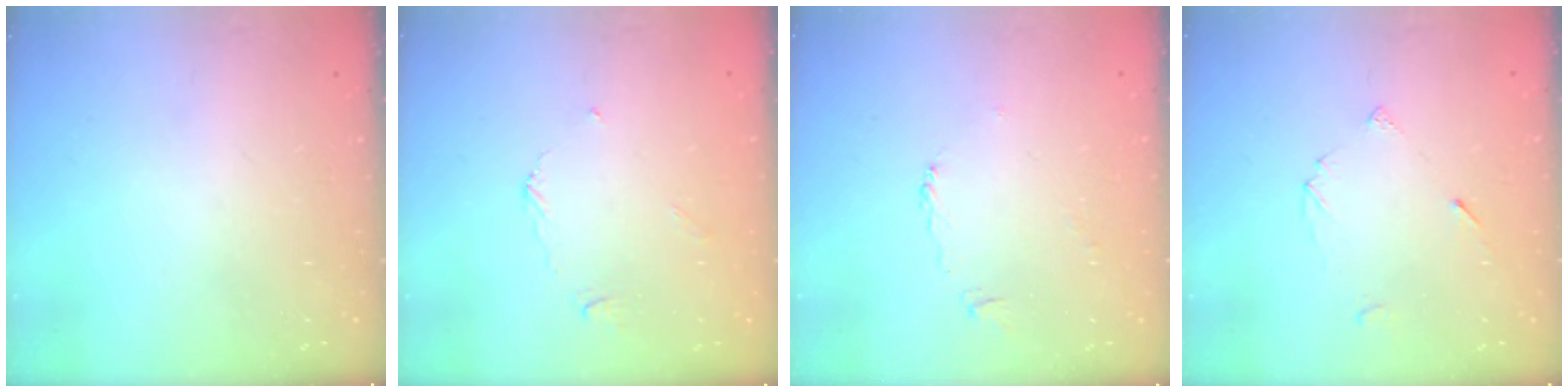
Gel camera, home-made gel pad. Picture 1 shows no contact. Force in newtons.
{"total": 3.5, "press": 3.5, "slide": 0.3}
{"total": 1.8, "press": 1.8, "slide": 0.4}
{"total": 4.0, "press": 3.9, "slide": 0.6}